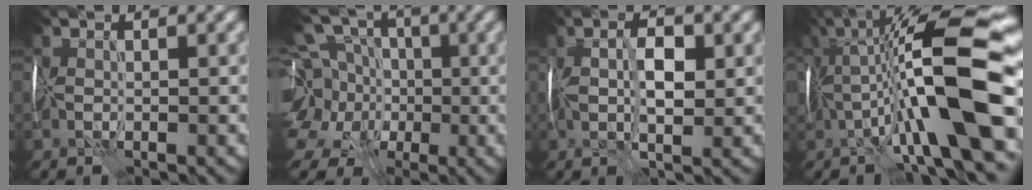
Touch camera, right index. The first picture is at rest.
{"total": 15.5, "force": [-0.9, 13.1, 8.2], "torque": [-0.194, 0.017, -0.042]}
{"total": 3.7, "force": [0.7, 1.3, 3.4], "torque": [-0.070, 0.005, 0.012]}
{"total": 14.1, "force": [-0.7, 3.0, 13.7], "torque": [-0.229, 0.033, -0.015]}